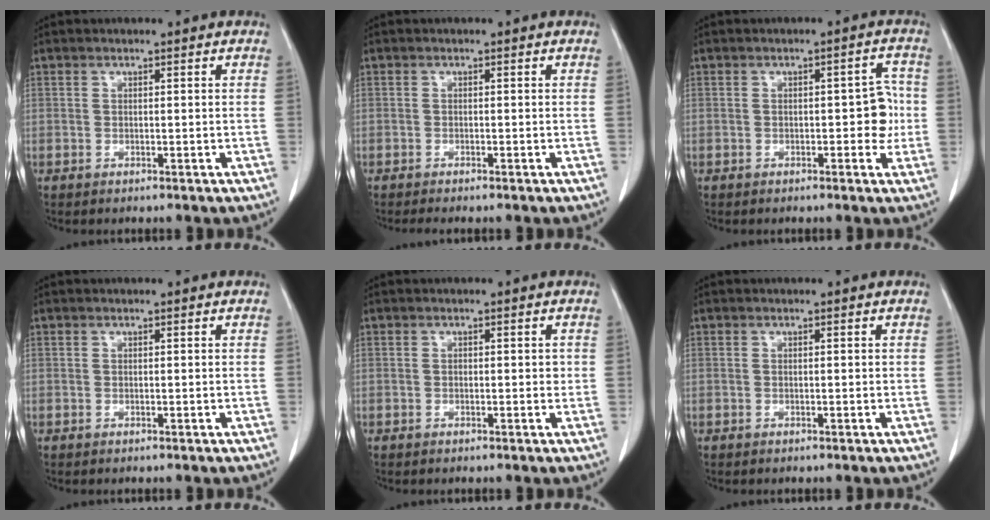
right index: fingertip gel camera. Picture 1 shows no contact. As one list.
[{"total": 2.0, "force": [-1.6, 0.3, 1.1], "torque": [-0.015, -0.004, -0.020]}, {"total": 4.2, "force": [-0.4, 1.9, 3.8], "torque": [-0.041, 0.018, -0.004]}, {"total": 0.0}, {"total": 1.4, "force": [0.0, 0.8, 1.1], "torque": [-0.016, 0.003, 0.000]}, {"total": 0.0}]